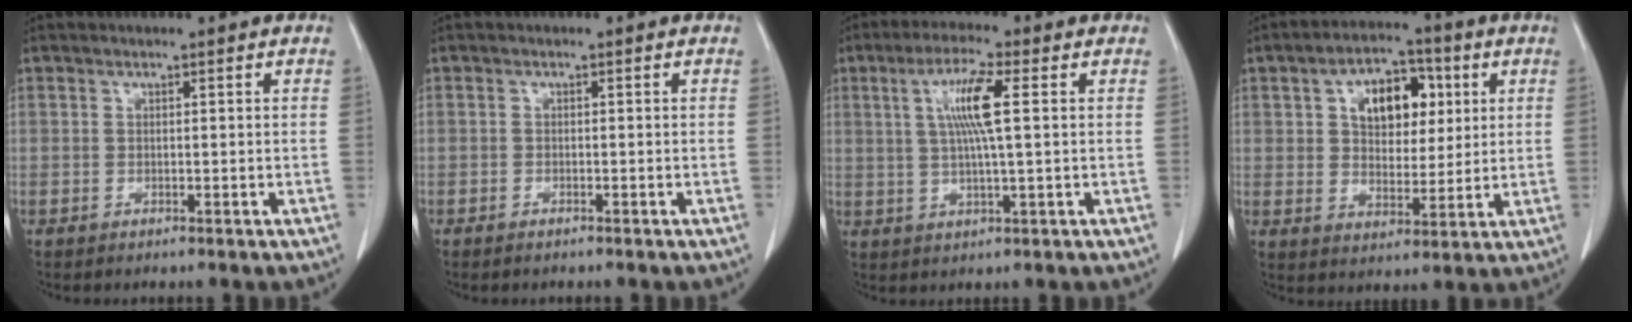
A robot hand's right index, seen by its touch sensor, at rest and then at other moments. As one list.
[{"total": 0.8, "force": [-0.7, 0.2, 0.4], "torque": [-0.011, -0.001, -0.010]}, {"total": 7.4, "force": [1.7, 0.2, 7.2], "torque": [-0.139, 0.004, 0.032]}, {"total": 10.3, "force": [3.2, 6.2, 7.6], "torque": [-0.126, 0.024, 0.055]}]